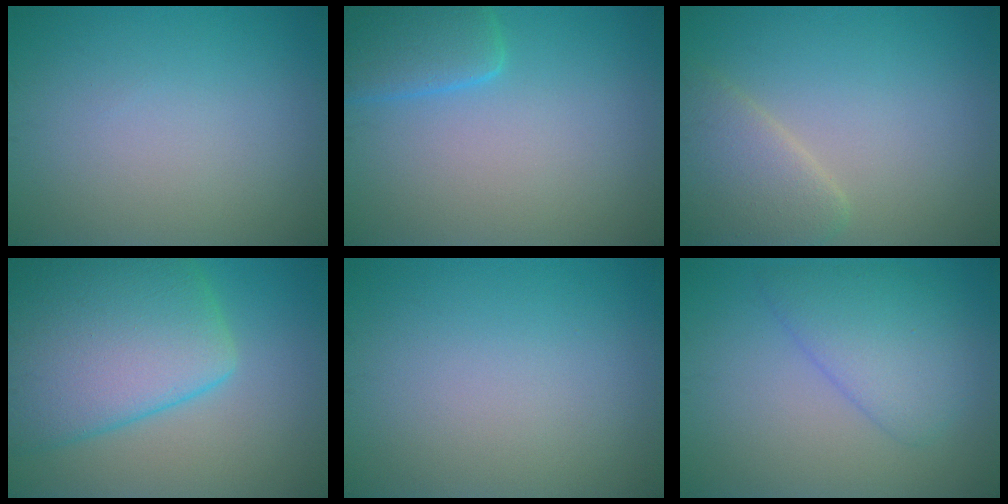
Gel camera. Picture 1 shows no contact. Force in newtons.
{"total": 3.4, "press": 3.4, "slide": 0.4}
{"total": 4.0, "press": 4.0, "slide": 0.2}
{"total": 10.9, "press": 10.9, "slide": 0.7}
{"total": 0.0}
{"total": 4.0, "press": 4.0, "slide": 0.2}